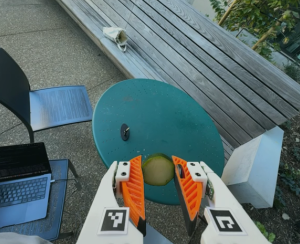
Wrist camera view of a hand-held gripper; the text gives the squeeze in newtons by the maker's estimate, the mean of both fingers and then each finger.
{"total": 10.6, "left": 10.8, "right": 10.4}